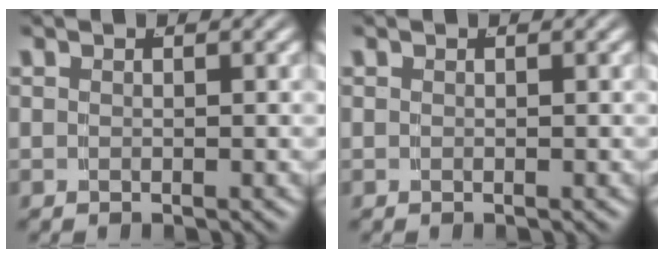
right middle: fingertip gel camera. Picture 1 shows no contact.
{"total": 0.0}